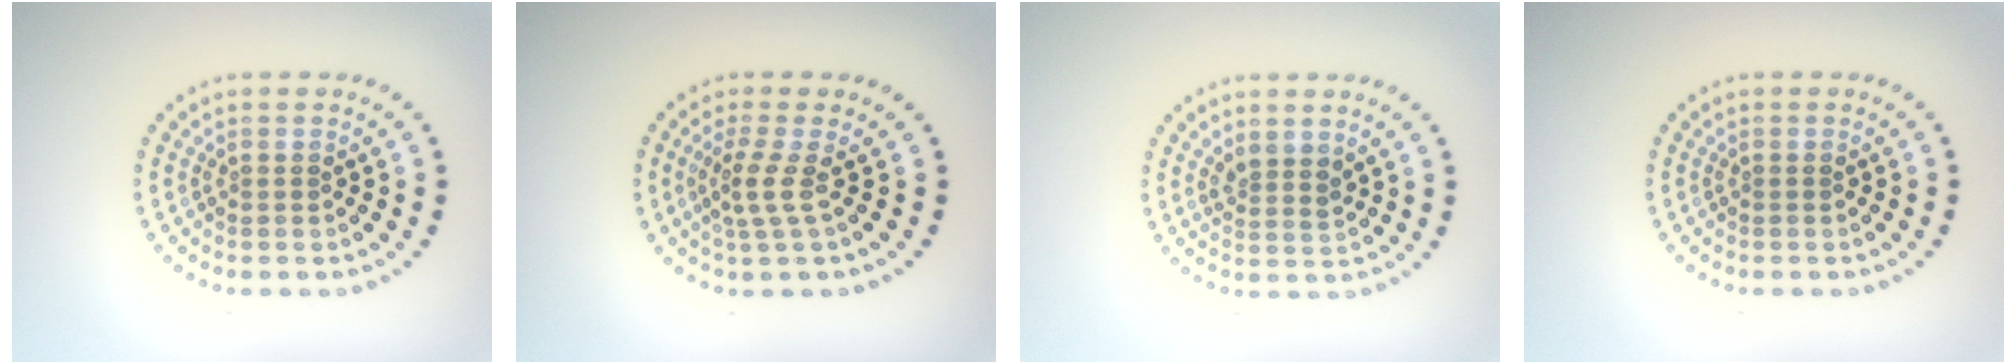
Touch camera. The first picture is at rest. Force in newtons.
{"total": 2.2, "press": 1.6, "slide": 1.6}
{"total": 1.8, "press": 1.5, "slide": 1.1}
{"total": 0.0}